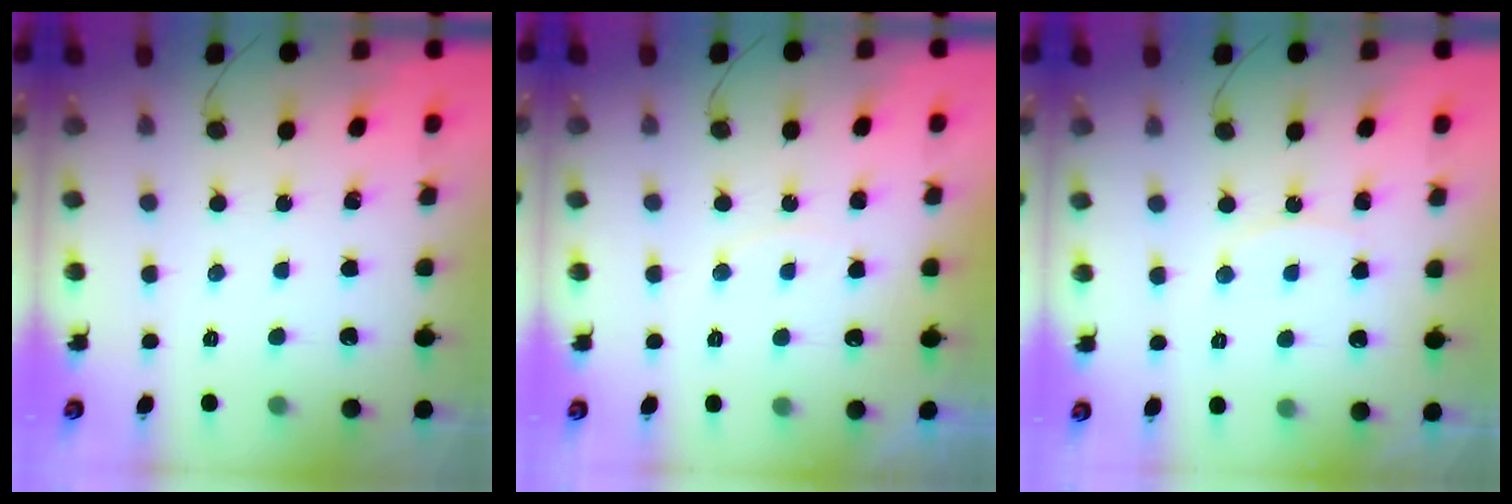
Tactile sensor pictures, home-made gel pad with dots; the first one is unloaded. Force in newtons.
{"total": 3.9, "press": 3.8, "slide": 0.7}
{"total": 7.4, "press": 7.4, "slide": 0.1}